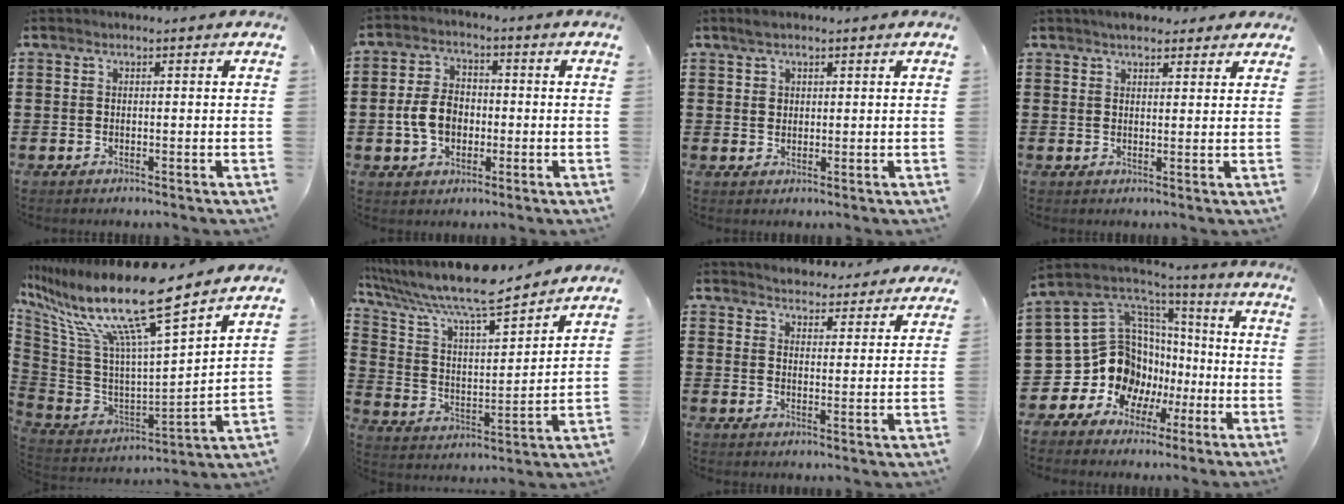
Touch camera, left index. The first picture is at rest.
{"total": 6.4, "force": [-1.2, 4.5, 4.4], "torque": [-0.105, 0.005, -0.027]}
{"total": 2.0, "force": [1.5, 1.2, 0.8], "torque": [-0.010, 0.002, 0.026]}
{"total": 3.3, "force": [2.8, 1.4, 1.1], "torque": [-0.020, 0.002, 0.052]}
{"total": 17.4, "force": [12.0, 2.1, 12.4], "torque": [-0.266, -0.088, 0.186]}
{"total": 11.2, "force": [9.6, 1.7, 5.5], "torque": [-0.146, -0.059, 0.163]}
{"total": 3.9, "force": [3.9, 0.3, -0.3], "torque": [-0.013, -0.022, 0.069]}
{"total": 13.7, "force": [-2.9, 12.3, 5.2], "torque": [-0.157, -0.027, -0.036]}